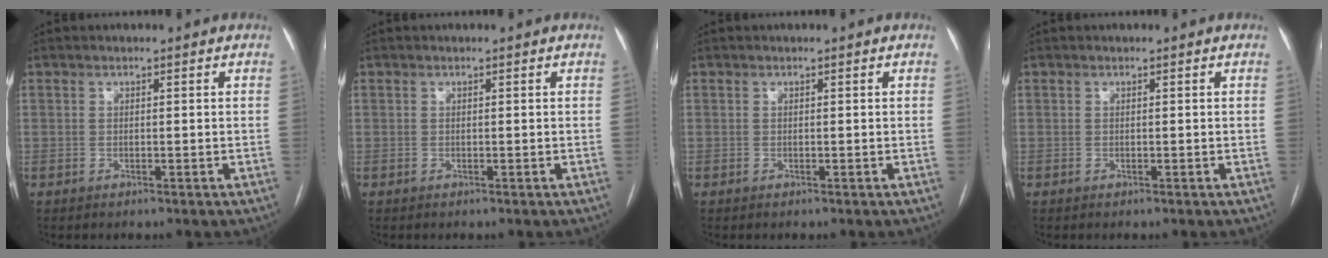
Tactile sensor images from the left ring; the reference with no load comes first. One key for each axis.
{"total": 0.0}
{"total": 0.0}
{"total": 0.0}